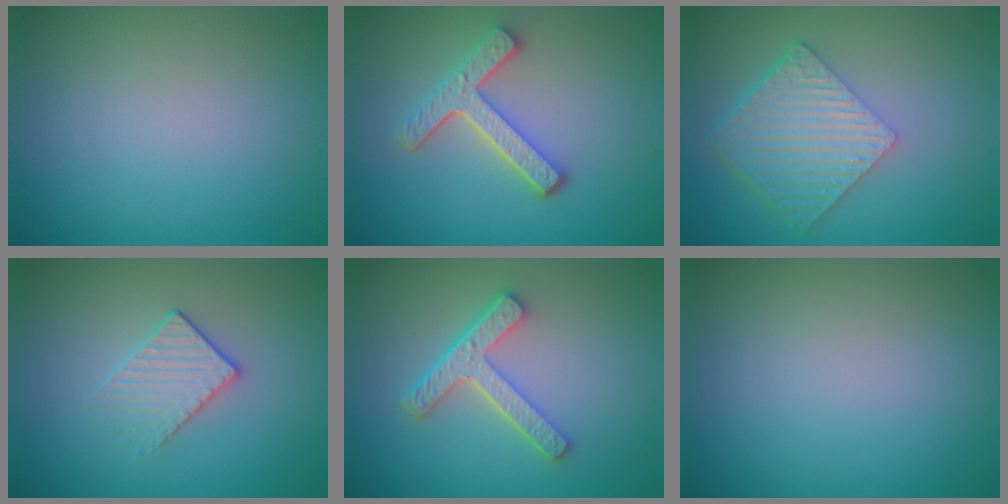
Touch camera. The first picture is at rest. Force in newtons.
{"total": 4.3, "press": 3.3, "slide": 2.7}
{"total": 6.4, "press": 4.5, "slide": 4.6}
{"total": 1.8, "press": 1.4, "slide": 1.1}
{"total": 4.4, "press": 3.3, "slide": 2.9}
{"total": 0.0}